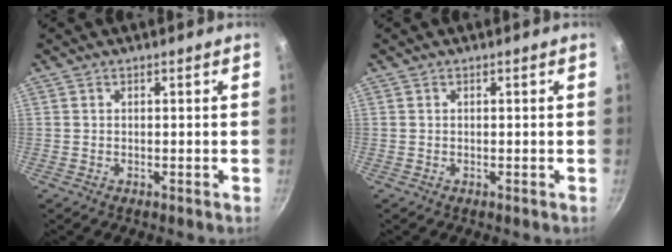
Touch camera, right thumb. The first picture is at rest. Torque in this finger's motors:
{"motor_torque": [-0.25, -0.04, -0.06, -0.07, 0.02]}